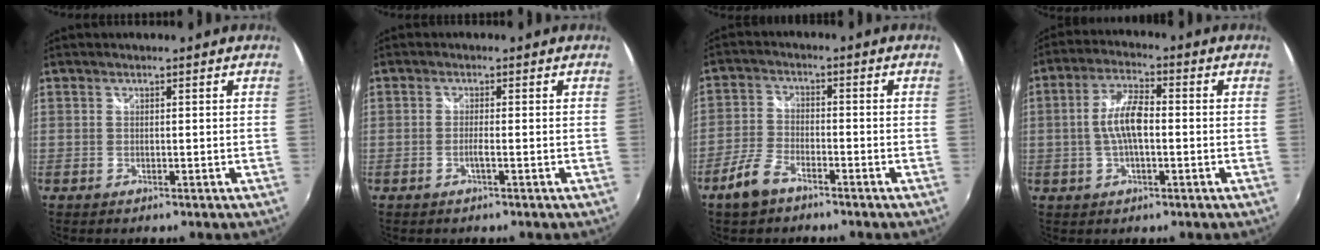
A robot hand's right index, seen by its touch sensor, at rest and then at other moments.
{"total": 1.4, "force": [-0.8, -0.3, 1.1], "torque": [-0.022, -0.003, -0.015]}
{"total": 6.3, "force": [-4.4, 2.7, 3.6], "torque": [-0.090, 0.001, -0.087]}
{"total": 7.4, "force": [-0.8, 2.5, 6.9], "torque": [-0.135, 0.009, -0.016]}